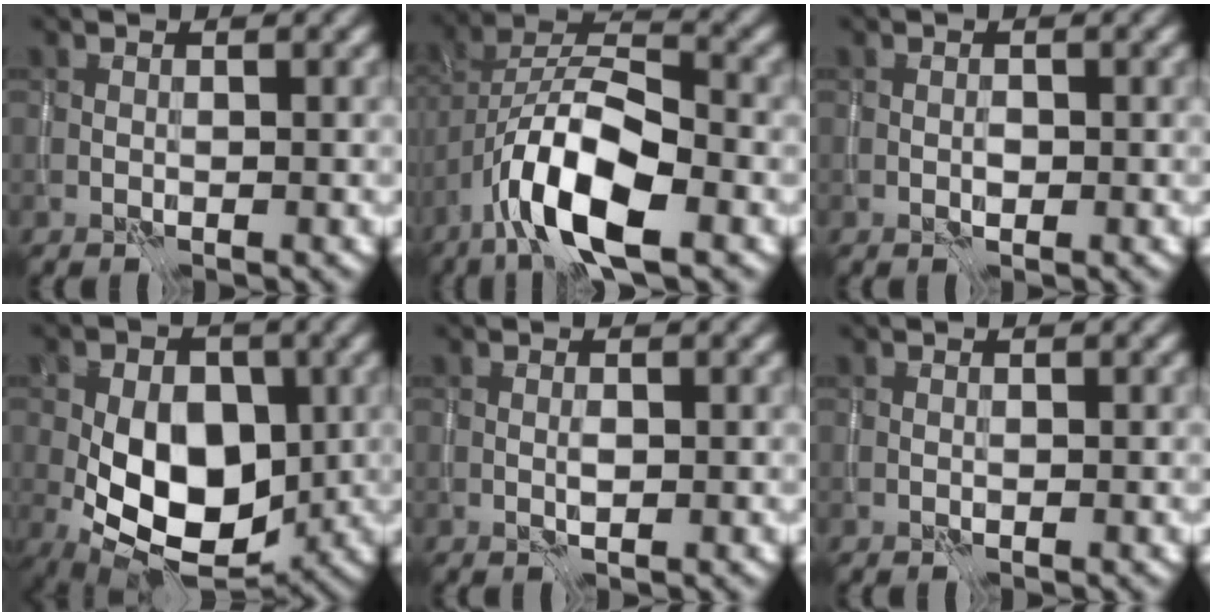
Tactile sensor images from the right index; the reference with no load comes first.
{"total": 9.3, "force": [-4.7, 3.4, 7.3], "torque": [-0.134, 0.011, -0.090]}
{"total": 0.7, "force": [-0.2, 0.5, 0.5], "torque": [-0.009, -0.001, -0.003]}
{"total": 11.3, "force": [-1.7, 7.1, 8.5], "torque": [-0.130, -0.006, -0.035]}
{"total": 0.5, "force": [0.0, 0.1, 0.5], "torque": [-0.012, 0.000, 0.001]}
{"total": 0.0}